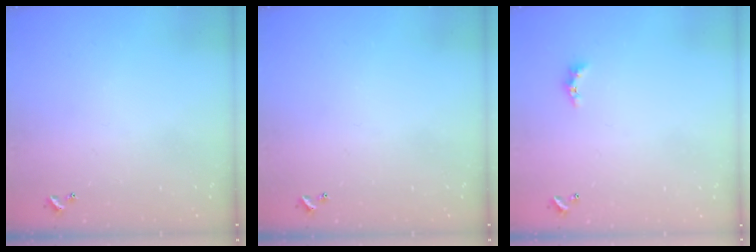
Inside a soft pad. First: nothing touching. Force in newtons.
{"total": 0.0}
{"total": 2.7, "press": 2.6, "slide": 0.6}